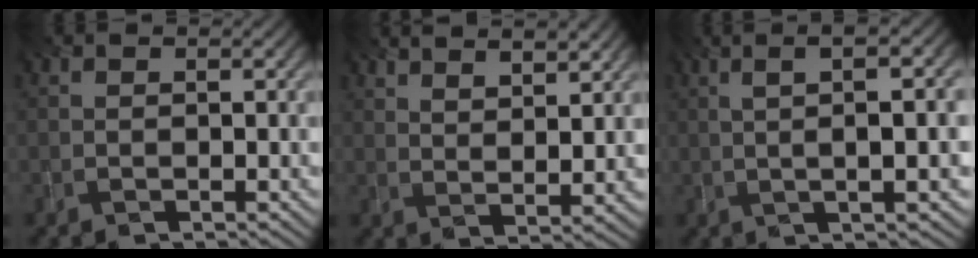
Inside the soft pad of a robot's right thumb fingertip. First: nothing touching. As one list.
[{"total": 6.2, "force": [4.8, 1.4, 3.6], "torque": [-0.055, -0.014, 0.085]}, {"total": 7.6, "force": [0.9, 0.9, 7.5], "torque": [-0.103, 0.026, 0.005]}]